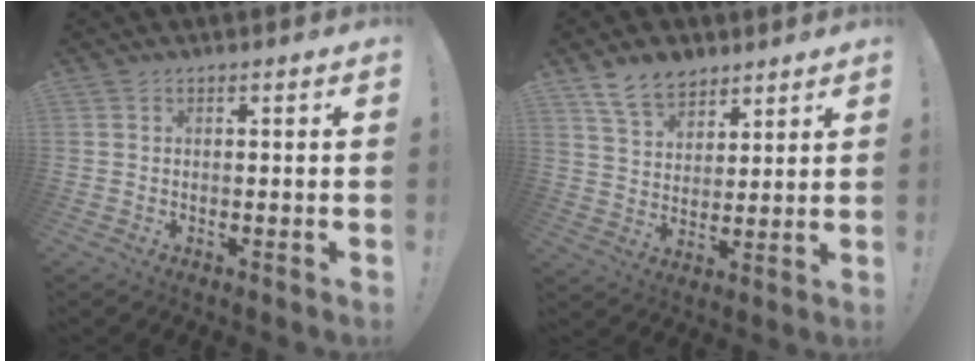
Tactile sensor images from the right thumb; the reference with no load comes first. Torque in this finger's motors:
{"motor_torque": [-0.24, 0.30, 0.22, 0.13, 0.00]}